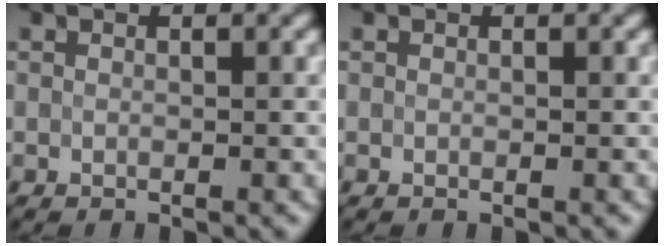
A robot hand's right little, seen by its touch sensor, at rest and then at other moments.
{"total": 0.0}